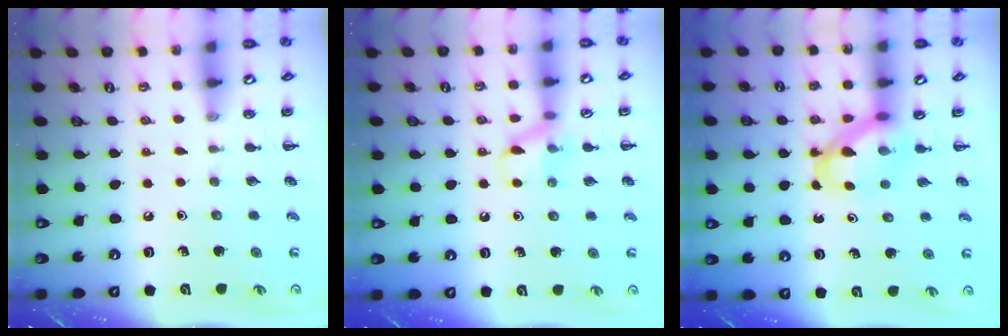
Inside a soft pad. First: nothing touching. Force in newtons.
{"total": 8.8, "press": 8.6, "slide": 1.6}
{"total": 5.3, "press": 5.3, "slide": 0.8}